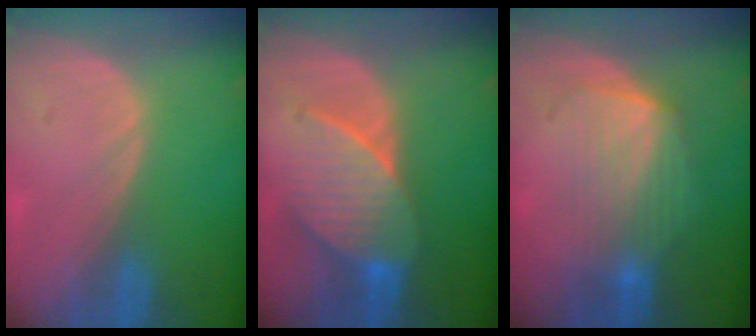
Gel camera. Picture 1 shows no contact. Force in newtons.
{"total": 7.6, "press": 7.6, "slide": 0.1}
{"total": 6.7, "press": 6.7, "slide": 0.7}